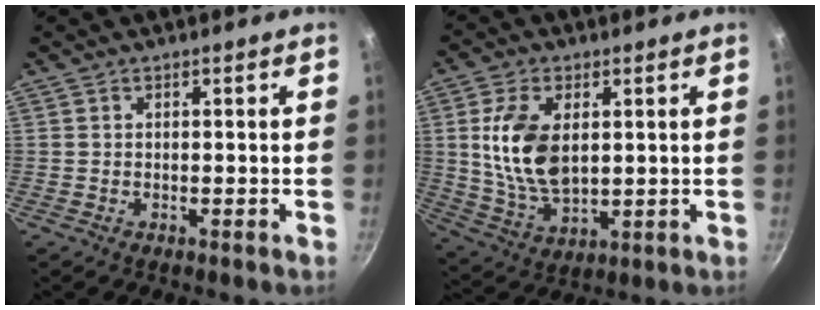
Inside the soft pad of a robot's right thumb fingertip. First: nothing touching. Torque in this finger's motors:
{"motor_torque": [1.68, 1.81, 1.43, 0.03, 0.21]}